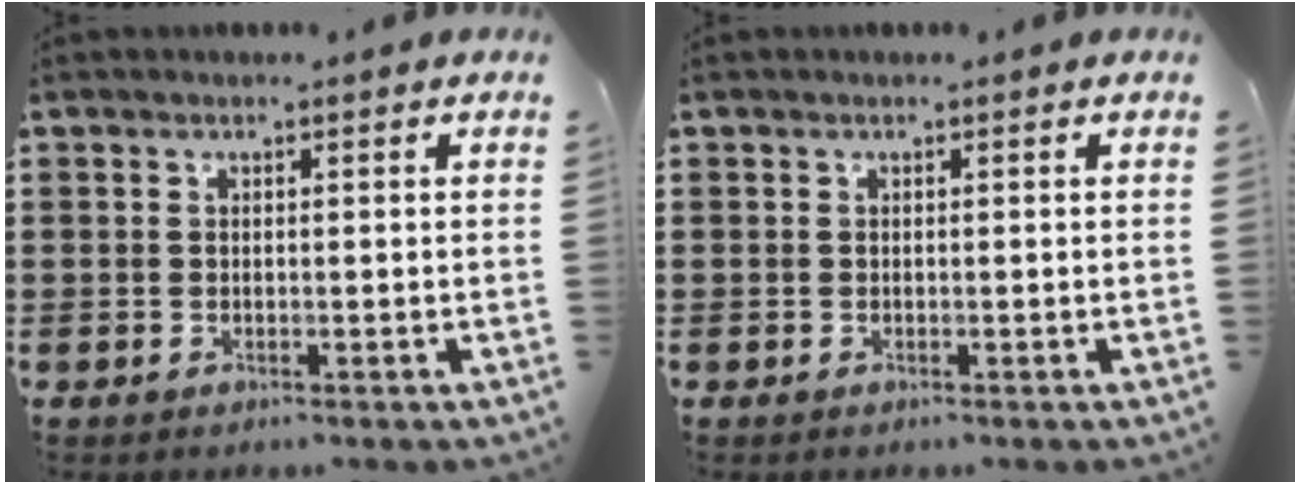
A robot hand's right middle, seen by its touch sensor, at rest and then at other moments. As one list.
[{"total": 0.0}]